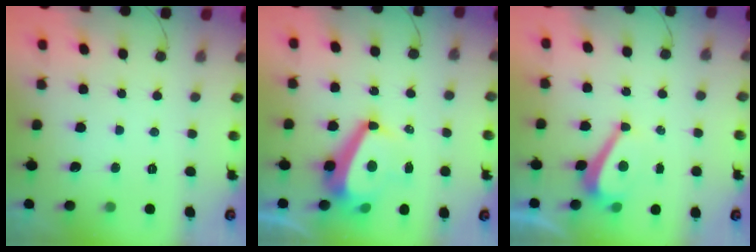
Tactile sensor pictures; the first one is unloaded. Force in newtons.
{"total": 10.1, "press": 9.7, "slide": 3.0}
{"total": 5.1, "press": 5.1, "slide": 0.6}